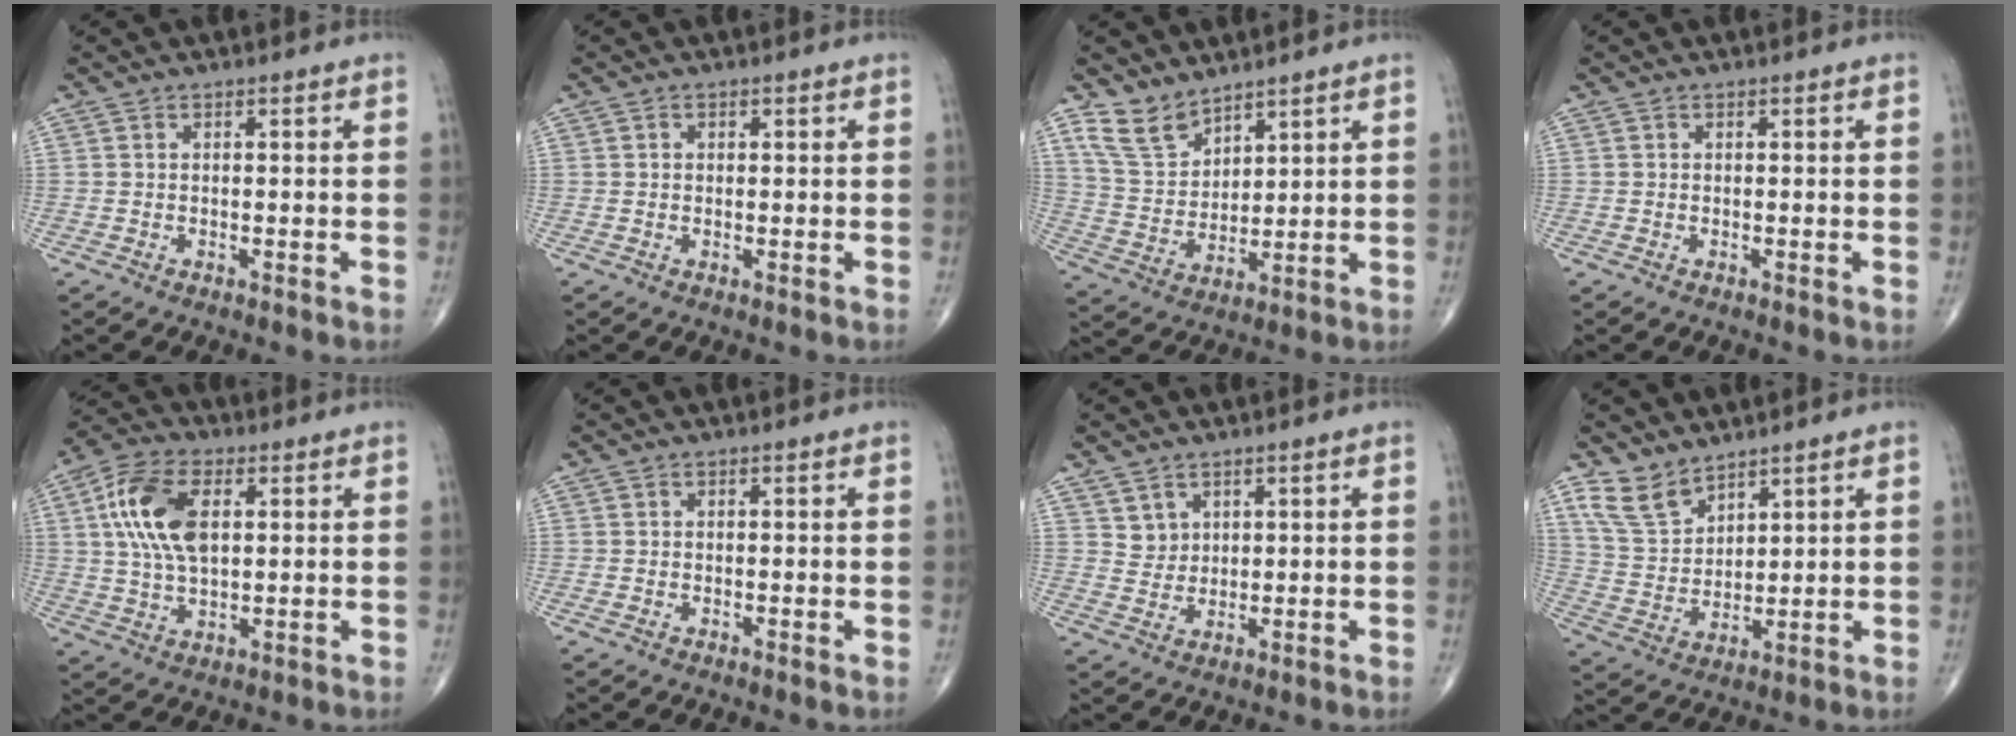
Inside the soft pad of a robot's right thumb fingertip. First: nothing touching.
{"total": 0.6, "force": [0.2, 0.6, 0.3], "torque": [0.001, 0.000, 0.002]}
{"total": 7.8, "force": [6.3, 3.9, 2.6], "torque": [-0.039, -0.040, 0.141]}
{"total": 0.0}
{"total": 13.0, "force": [3.0, 7.0, 10.5], "torque": [-0.207, 0.006, 0.054]}
{"total": 0.7, "force": [-0.2, 0.4, 0.4], "torque": [-0.008, -0.002, -0.006]}
{"total": 3.3, "force": [2.1, 2.5, 0.3], "torque": [0.017, -0.017, 0.040]}
{"total": 7.7, "force": [6.0, 3.9, 2.8], "torque": [-0.045, -0.034, 0.132]}